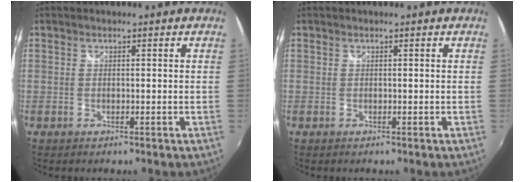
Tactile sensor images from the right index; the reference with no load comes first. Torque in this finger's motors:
{"motor_torque": [0.50, 0.53, 0.00, 0.00]}